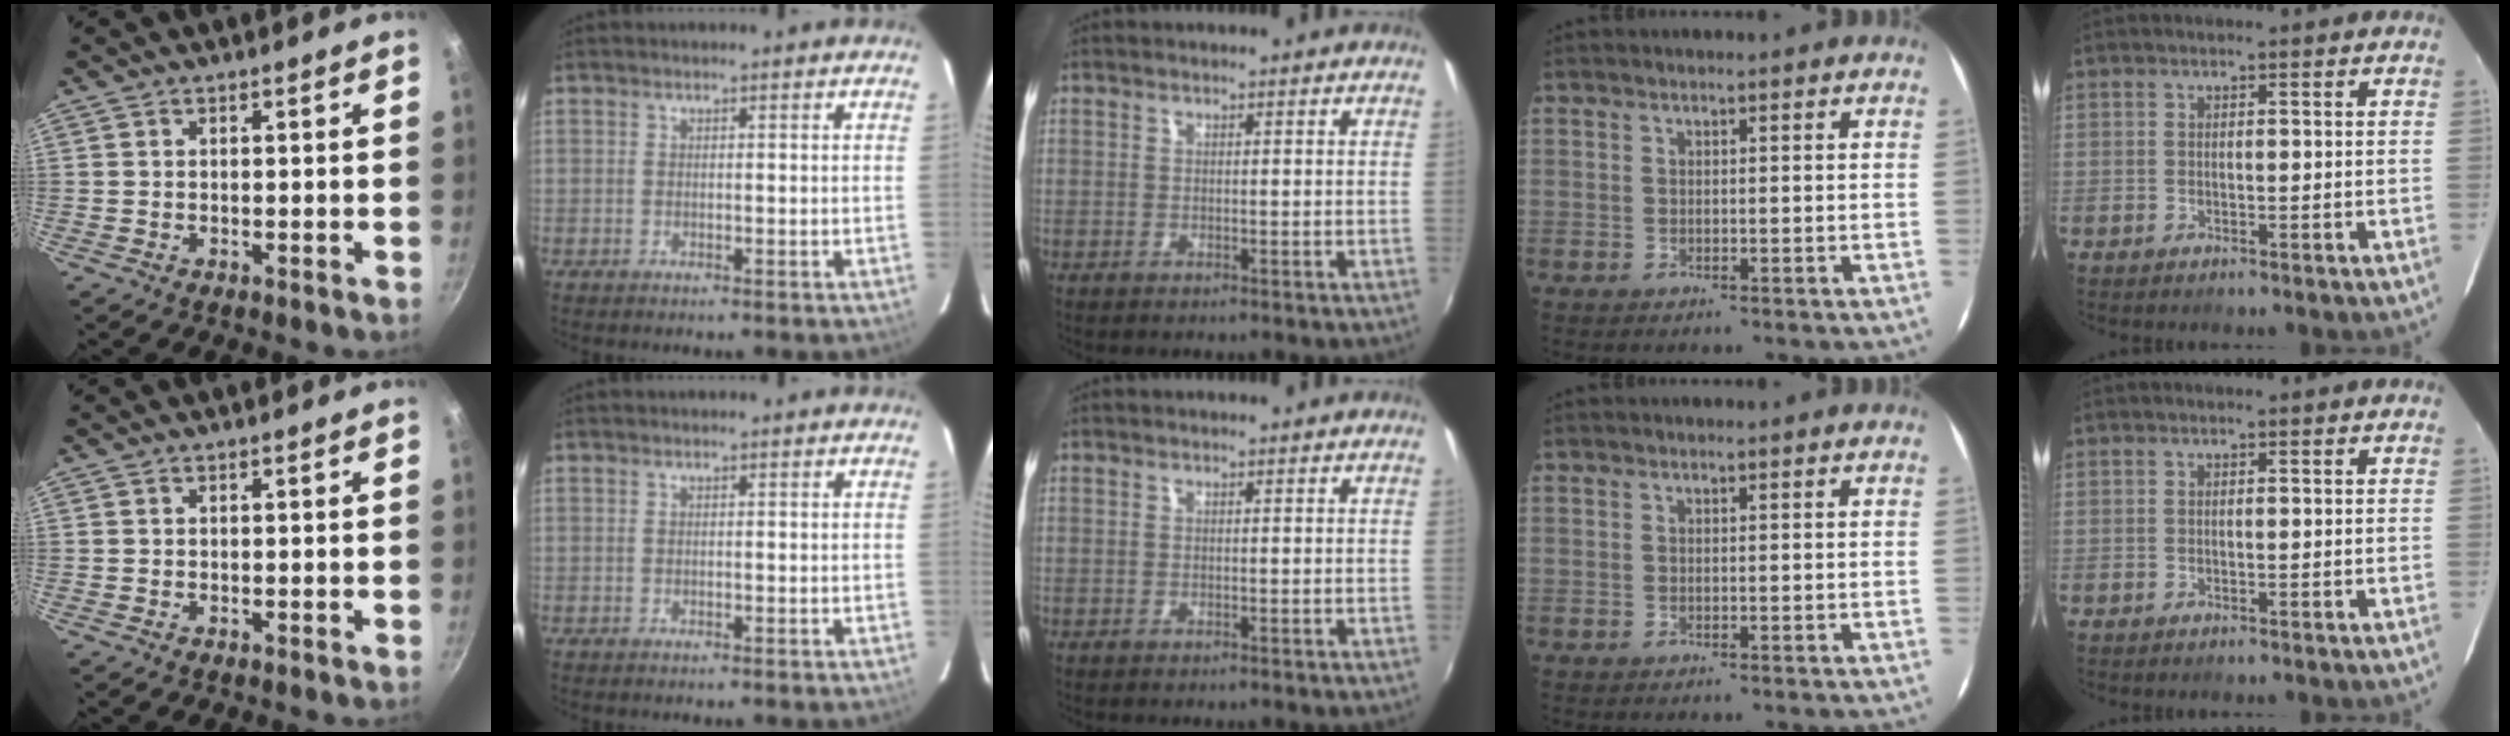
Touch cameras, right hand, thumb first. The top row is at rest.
{}